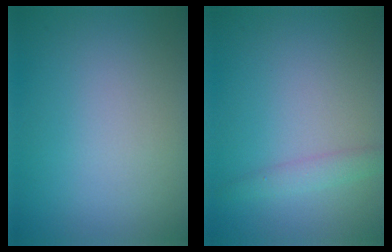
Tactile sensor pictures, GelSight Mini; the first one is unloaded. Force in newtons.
{"total": 1.7, "press": 1.7, "slide": 0.1}